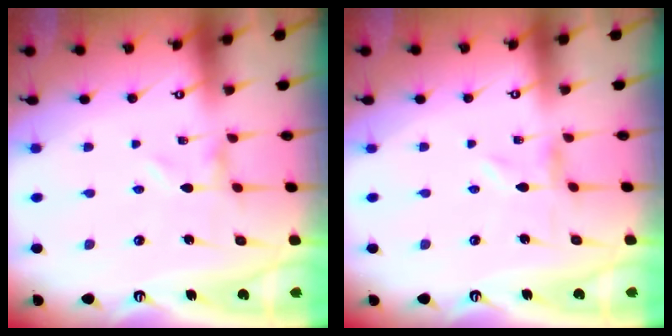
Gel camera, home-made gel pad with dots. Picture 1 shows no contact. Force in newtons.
{"total": 0.0}